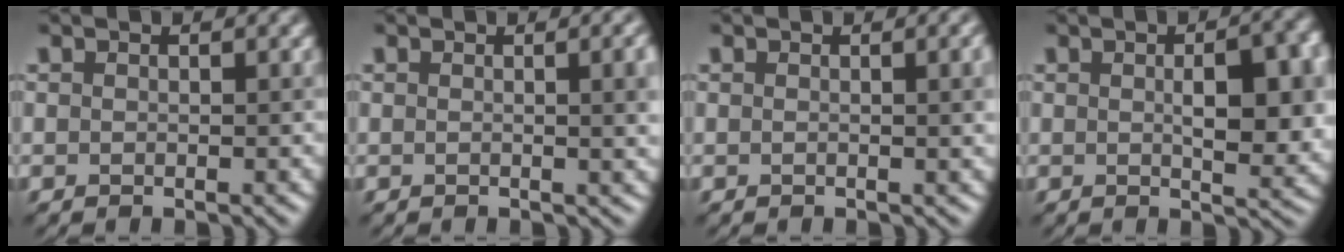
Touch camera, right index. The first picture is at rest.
{"total": 4.0, "force": [0.3, 1.6, 3.7], "torque": [-0.015, 0.011, 0.001]}
{"total": 3.2, "force": [0.4, 1.3, 2.9], "torque": [-0.011, 0.009, -0.001]}
{"total": 6.7, "force": [0.6, 2.4, 6.2], "torque": [-0.071, 0.002, 0.015]}